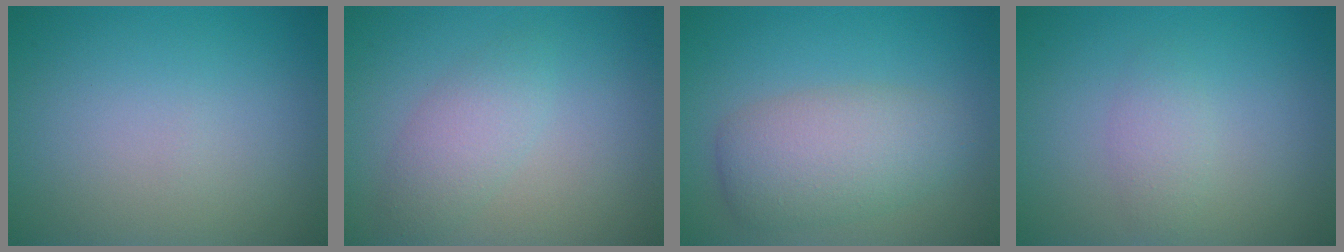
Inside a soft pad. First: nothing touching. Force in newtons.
{"total": 2.4, "press": 2.4, "slide": 0.0}
{"total": 5.0, "press": 5.0, "slide": 0.2}
{"total": 1.5, "press": 1.5, "slide": 0.0}